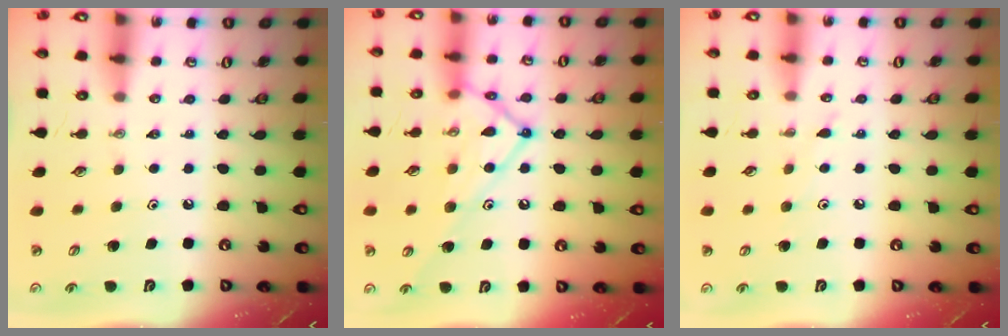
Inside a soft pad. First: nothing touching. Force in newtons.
{"total": 16.0, "press": 15.9, "slide": 1.6}
{"total": 2.7, "press": 2.7, "slide": 0.5}